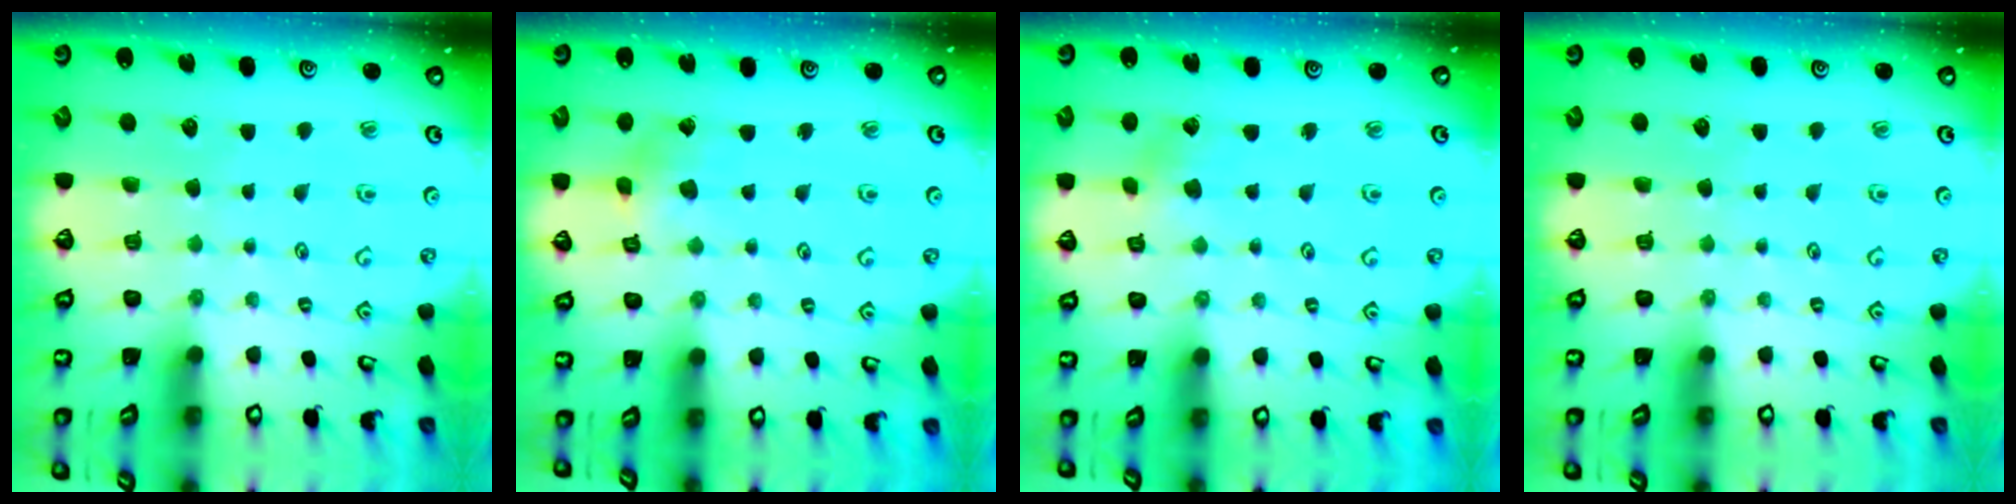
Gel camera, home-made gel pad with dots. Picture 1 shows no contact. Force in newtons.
{"total": 2.5, "press": 2.5, "slide": 0.3}
{"total": 2.0, "press": 1.9, "slide": 0.6}
{"total": 0.0}